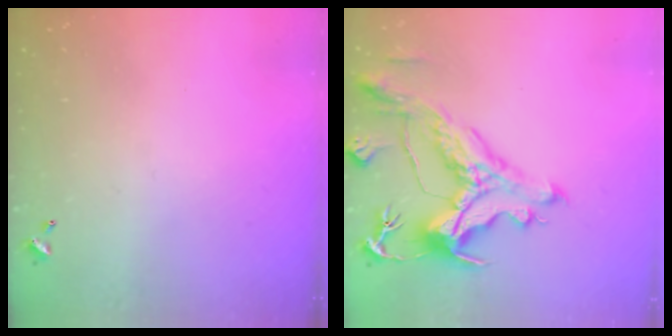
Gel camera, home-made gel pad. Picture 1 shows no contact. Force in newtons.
{"total": 5.0, "press": 4.7, "slide": 1.8}